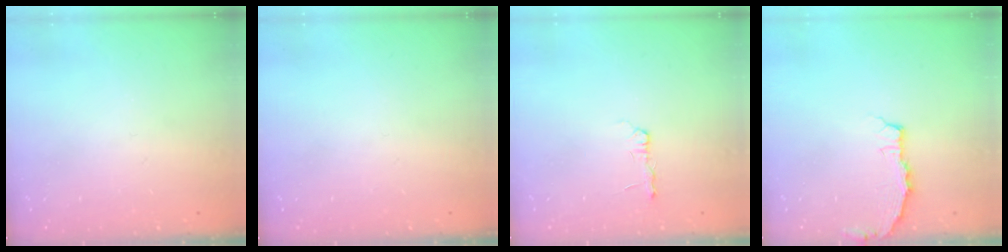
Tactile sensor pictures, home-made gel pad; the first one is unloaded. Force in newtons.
{"total": 0.0}
{"total": 2.7, "press": 2.7, "slide": 0.4}
{"total": 2.9, "press": 2.9, "slide": 0.3}